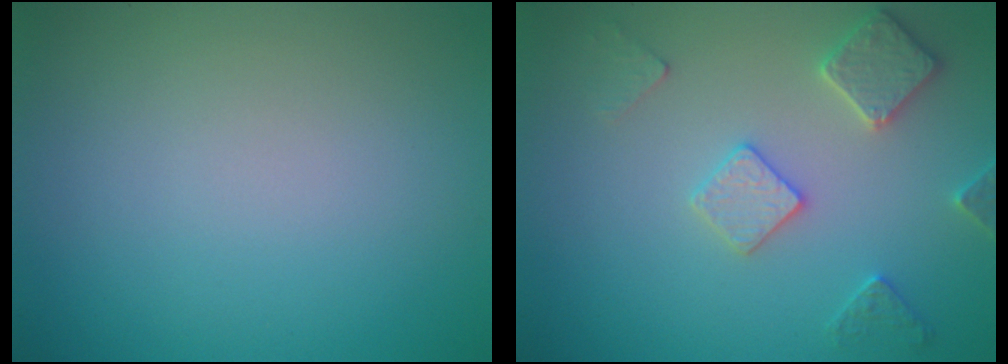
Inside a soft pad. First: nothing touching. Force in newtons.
{"total": 2.9, "press": 2.8, "slide": 0.5}